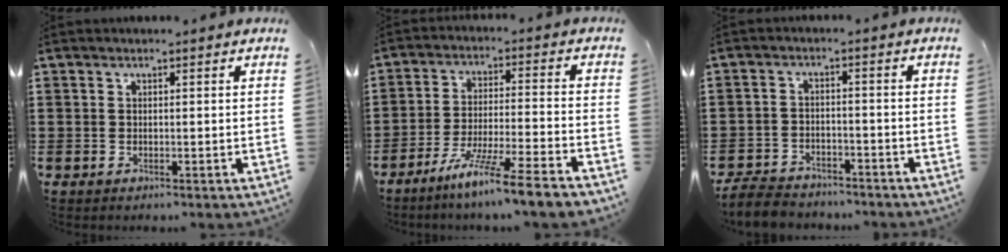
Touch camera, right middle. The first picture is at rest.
{"total": 9.2, "force": [-7.8, -1.0, 4.8], "torque": [-0.091, -0.012, -0.154]}
{"total": 5.0, "force": [-4.9, 1.1, 0.7], "torque": [-0.023, 0.002, -0.101]}